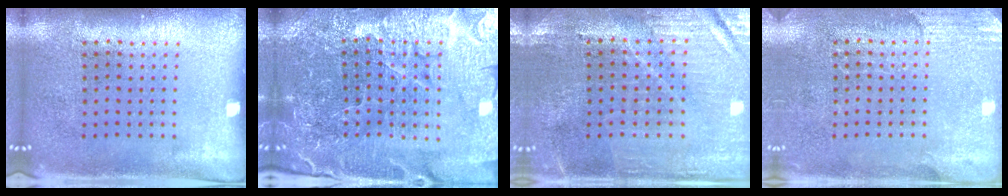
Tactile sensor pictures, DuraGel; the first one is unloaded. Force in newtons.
{"total": 5.1, "press": 4.9, "slide": 1.6}
{"total": 1.1, "press": 1.1, "slide": 0.2}
{"total": 2.6, "press": 2.3, "slide": 1.2}